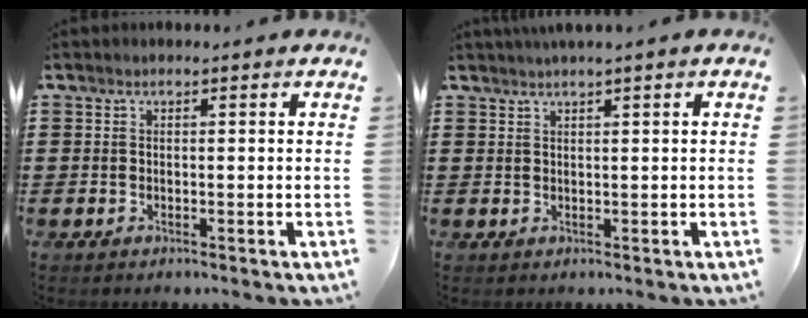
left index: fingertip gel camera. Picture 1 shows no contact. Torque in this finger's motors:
{"motor_torque": [1.49, -0.64, 0.33, 0.12]}